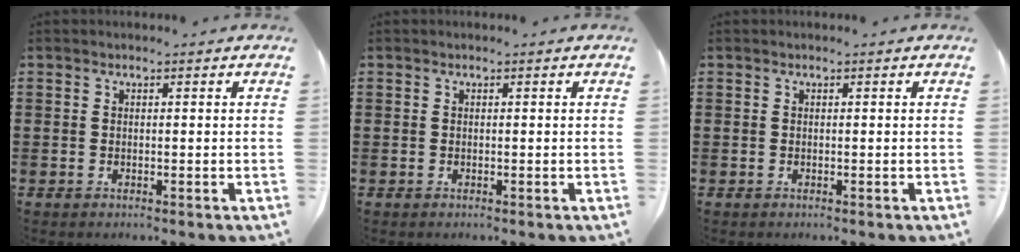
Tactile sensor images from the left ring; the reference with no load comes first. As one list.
[{"total": 0.0}, {"total": 0.0}]